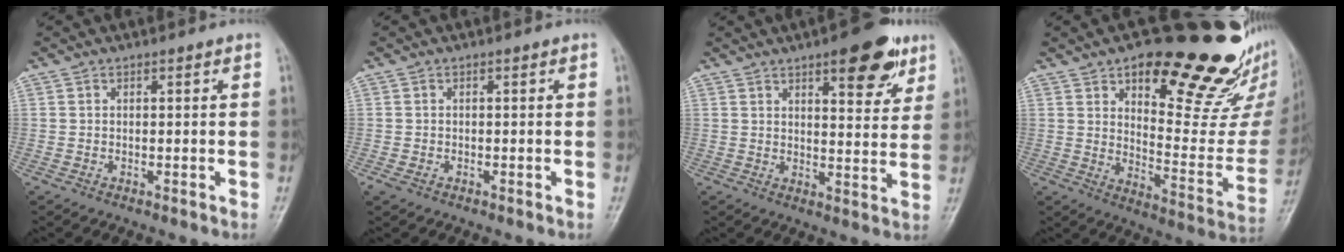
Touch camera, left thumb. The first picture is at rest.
{"total": 1.4, "force": [-0.6, 1.0, 0.8], "torque": [-0.021, -0.002, -0.010]}
{"total": 11.5, "force": [6.7, 4.2, 8.3], "torque": [-0.079, -0.031, 0.087]}
{"total": 25.2, "force": [16.3, 9.8, 16.5], "torque": [-0.163, -0.093, 0.229]}